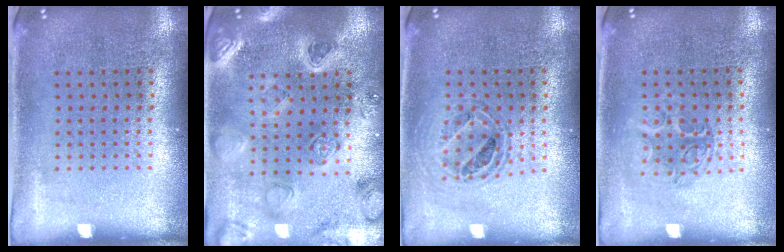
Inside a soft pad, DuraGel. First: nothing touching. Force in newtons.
{"total": 2.2, "press": 2.2, "slide": 0.3}
{"total": 0.8, "press": 0.8, "slide": 0.1}
{"total": 1.3, "press": 1.1, "slide": 0.7}